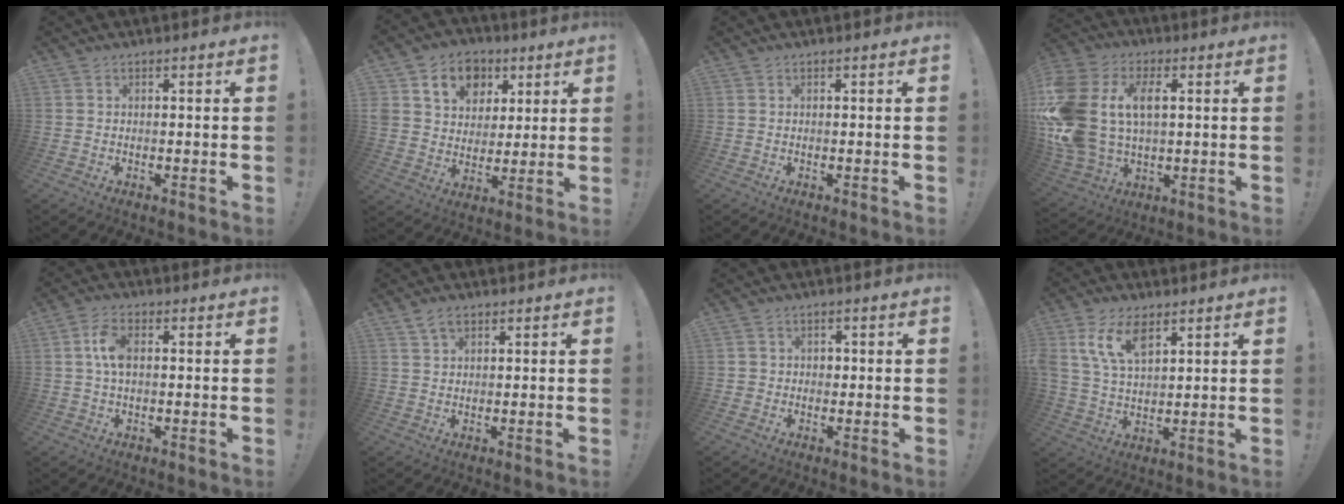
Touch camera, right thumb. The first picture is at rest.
{"total": 12.7, "force": [5.6, 10.4, 4.7], "torque": [-0.069, -0.028, 0.110]}
{"total": 0.0}
{"total": 20.1, "force": [4.0, 13.6, 14.2], "torque": [-0.292, -0.005, 0.075]}
{"total": 6.5, "force": [0.8, 3.6, 5.4], "torque": [-0.097, 0.005, 0.013]}
{"total": 3.2, "force": [2.1, 1.7, 1.7], "torque": [-0.026, -0.006, 0.037]}
{"total": 2.5, "force": [0.0, 2.4, 0.6], "torque": [-0.010, 0.003, 0.000]}
{"total": 11.6, "force": [5.9, 6.2, 7.9], "torque": [-0.161, -0.010, 0.109]}